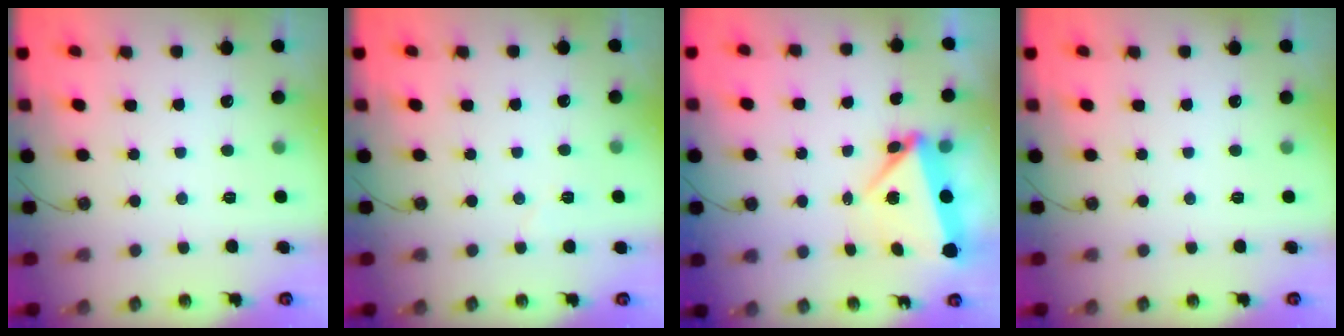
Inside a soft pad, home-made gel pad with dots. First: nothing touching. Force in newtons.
{"total": 3.0, "press": 2.4, "slide": 1.7}
{"total": 5.5, "press": 5.4, "slide": 0.6}
{"total": 0.0}